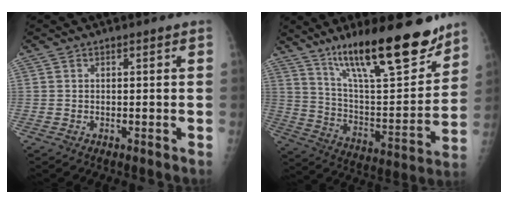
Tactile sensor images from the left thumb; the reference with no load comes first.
{"total": 24.0, "force": [16.7, 6.0, 16.2], "torque": [-0.230, -0.081, 0.282]}